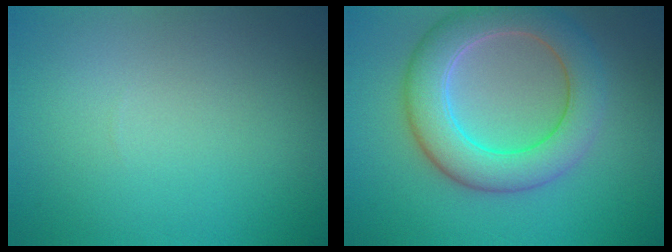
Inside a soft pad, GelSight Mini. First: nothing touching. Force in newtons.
{"total": 7.1, "press": 7.1, "slide": 0.4}